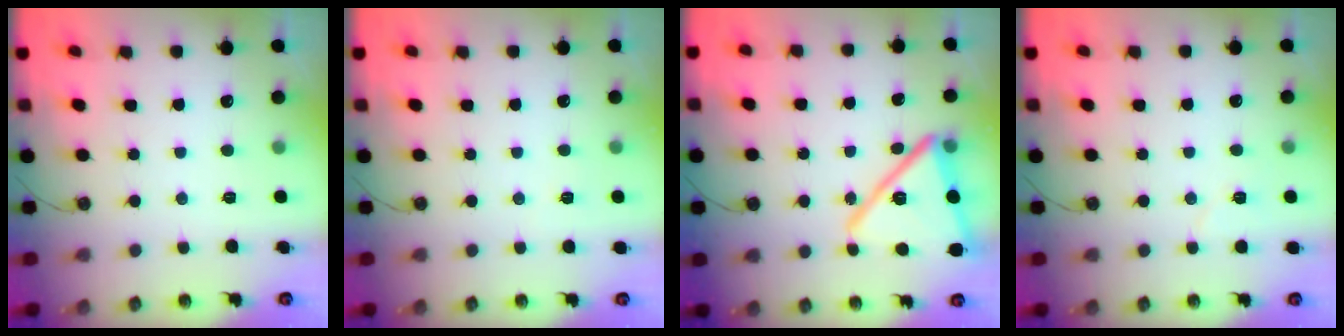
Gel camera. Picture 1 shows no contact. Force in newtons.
{"total": 2.5, "press": 1.2, "slide": 2.2}
{"total": 20.3, "press": 20.3, "slide": 1.1}
{"total": 5.3, "press": 5.1, "slide": 1.4}